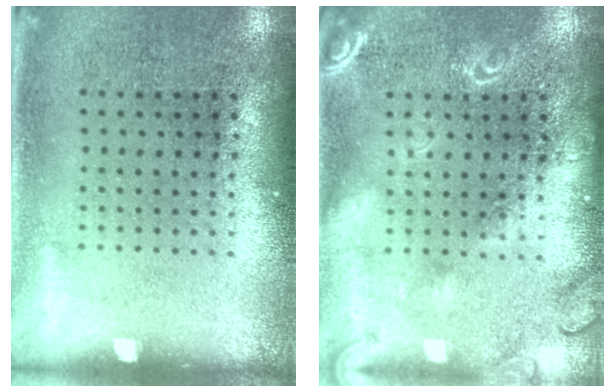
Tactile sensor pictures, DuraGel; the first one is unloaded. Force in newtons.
{"total": 1.7, "press": 1.7, "slide": 0.2}